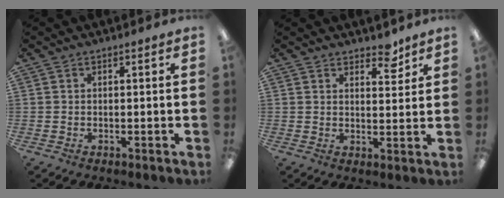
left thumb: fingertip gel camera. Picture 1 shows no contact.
{"total": 4.9, "force": [4.1, 1.9, 1.8], "torque": [-0.003, -0.028, 0.068]}